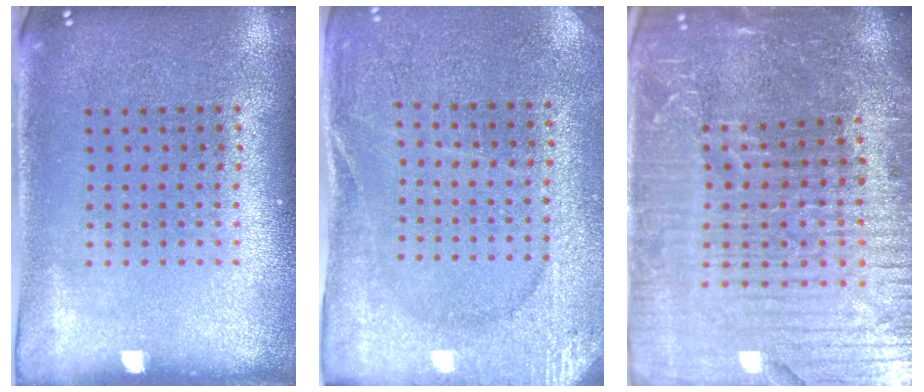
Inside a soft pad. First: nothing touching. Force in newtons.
{"total": 2.7, "press": 2.7, "slide": 0.2}
{"total": 6.4, "press": 5.6, "slide": 3.0}